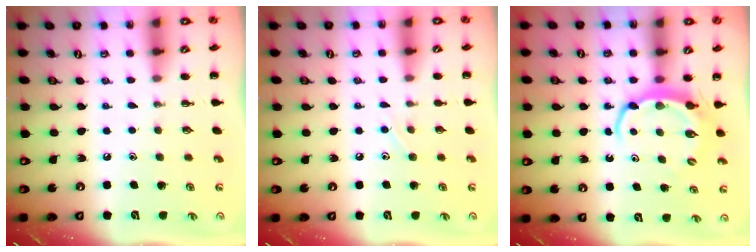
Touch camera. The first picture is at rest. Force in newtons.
{"total": 3.9, "press": 3.7, "slide": 1.2}
{"total": 5.9, "press": 5.8, "slide": 0.7}